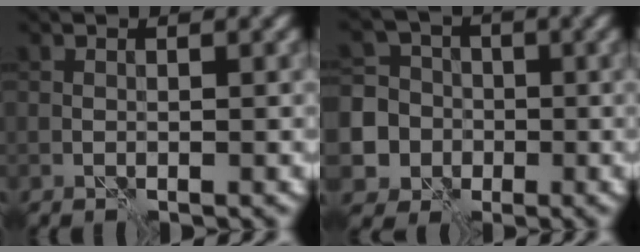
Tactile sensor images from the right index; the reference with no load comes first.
{"total": 8.7, "force": [-2.9, 8.0, 1.8], "torque": [-0.041, -0.003, -0.077]}